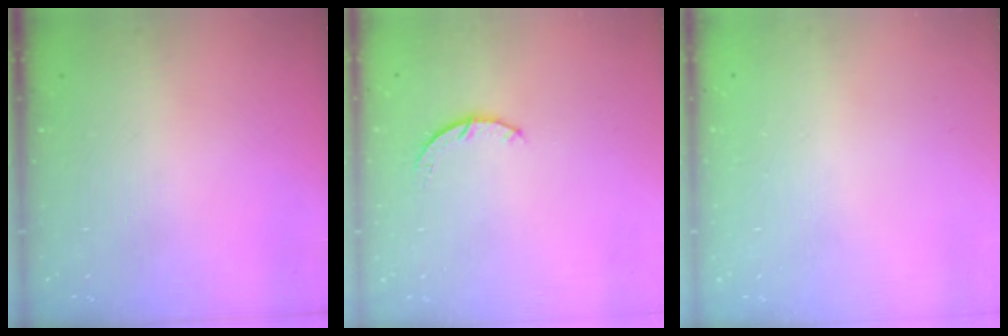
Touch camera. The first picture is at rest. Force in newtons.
{"total": 3.4, "press": 3.4, "slide": 0.5}
{"total": 2.7, "press": 2.7, "slide": 0.2}